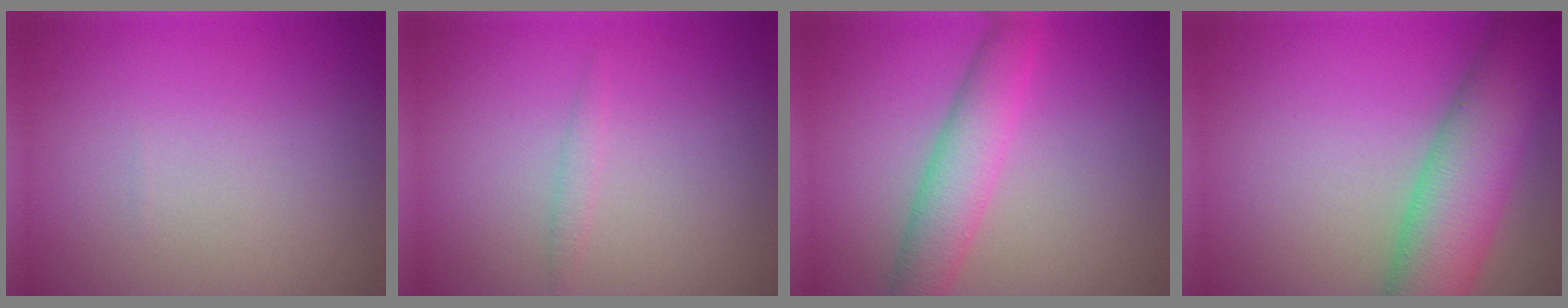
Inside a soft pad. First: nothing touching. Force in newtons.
{"total": 0.8, "press": 0.8, "slide": 0.1}
{"total": 4.4, "press": 4.4, "slide": 0.2}
{"total": 9.1, "press": 9.1, "slide": 0.3}